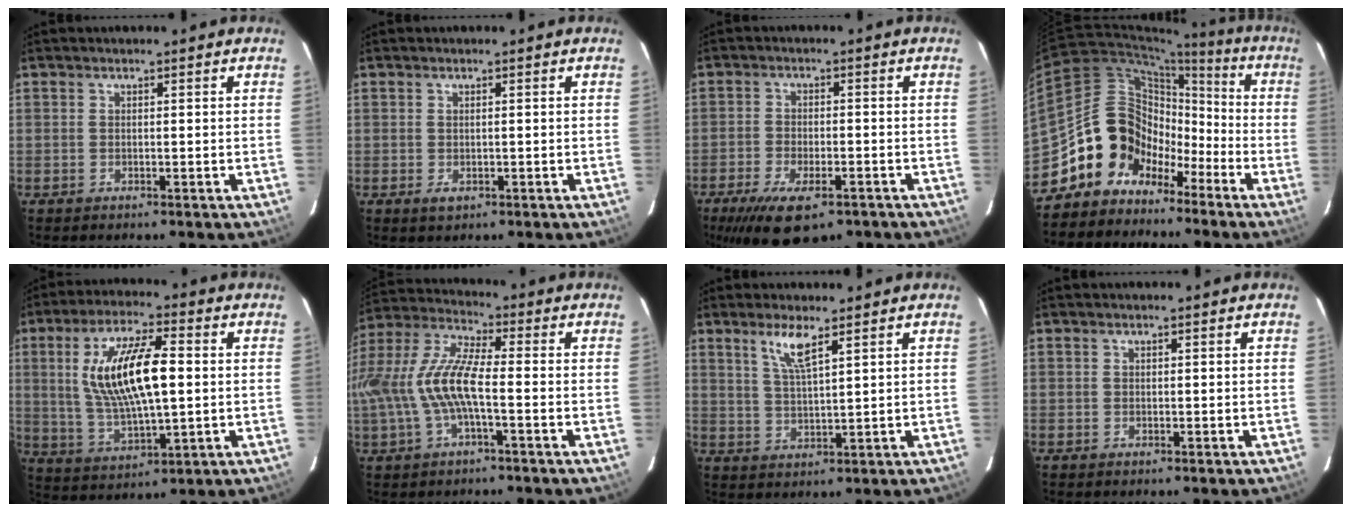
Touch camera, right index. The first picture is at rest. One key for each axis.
{"total": 1.6, "fx": -0.5, "fy": 1.3, "fz": 0.8, "tx": -0.014, "ty": -0.002, "tz": -0.007}
{"total": 12.4, "fx": -8.1, "fy": 4.9, "fz": 8.0, "tx": -0.172, "ty": -0.030, "tz": -0.130}
{"total": 13.2, "fx": -6.9, "fy": 10.7, "fz": 3.4, "tx": -0.072, "ty": 0.046, "tz": -0.125}
{"total": 15.7, "fx": 2.0, "fy": 5.3, "fz": 14.6, "tx": -0.277, "ty": 0.006, "tz": 0.047}
{"total": 12.6, "fx": -2.3, "fy": 3.4, "fz": 11.9, "tx": -0.250, "ty": 0.004, "tz": -0.042}
{"total": 5.1, "fx": 3.2, "fy": 0.5, "fz": 3.9, "tx": -0.079, "ty": -0.003, "tz": 0.065}
{"total": 0.0}